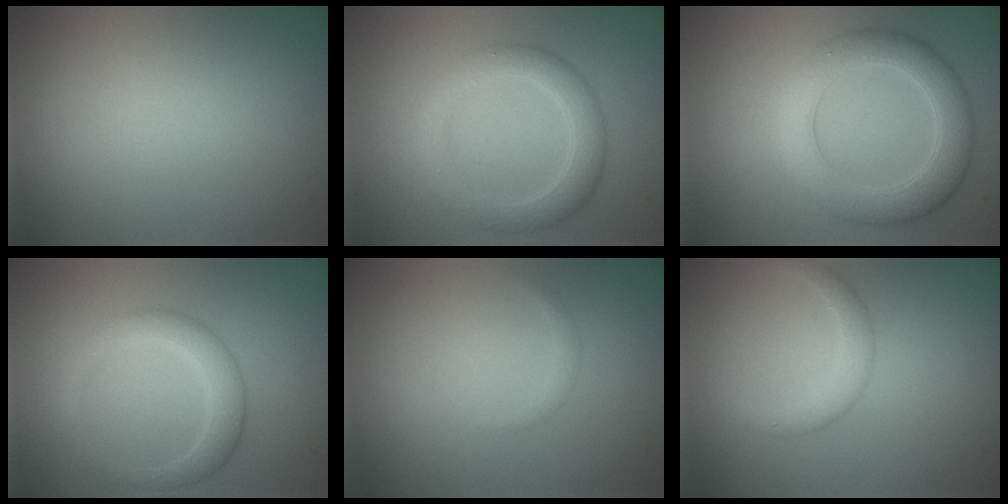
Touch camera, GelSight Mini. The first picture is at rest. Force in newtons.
{"total": 3.7, "press": 3.7, "slide": 0.1}
{"total": 5.3, "press": 5.3, "slide": 0.1}
{"total": 3.0, "press": 3.0, "slide": 0.1}
{"total": 0.6, "press": 0.6, "slide": 0.0}
{"total": 2.0, "press": 2.0, "slide": 0.2}